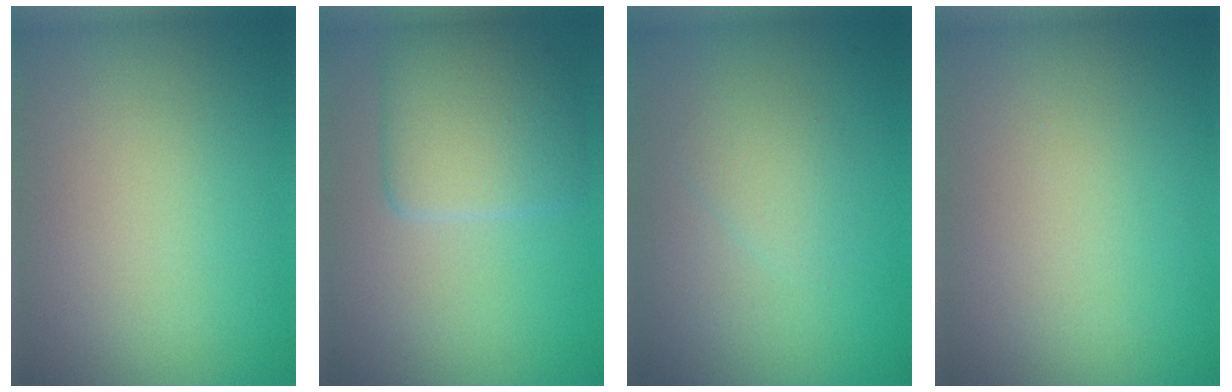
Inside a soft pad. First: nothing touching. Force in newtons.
{"total": 4.6, "press": 4.6, "slide": 0.4}
{"total": 1.6, "press": 1.6, "slide": 0.1}
{"total": 0.0}